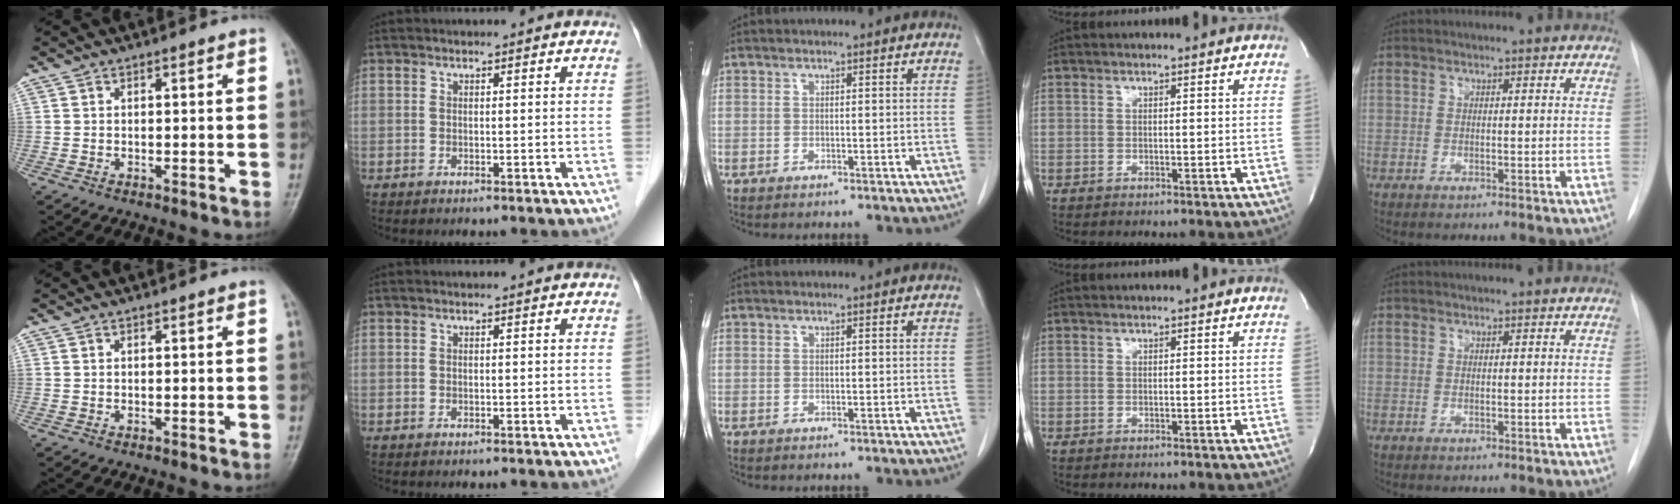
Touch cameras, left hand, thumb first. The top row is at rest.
{}